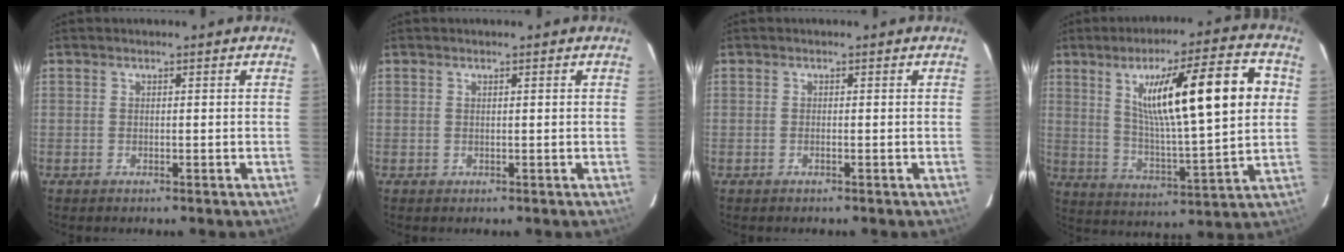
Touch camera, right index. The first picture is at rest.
{"total": 0.0}
{"total": 0.0}
{"total": 19.7, "force": [5.4, 2.0, 18.8], "torque": [-0.296, 0.011, 0.084]}